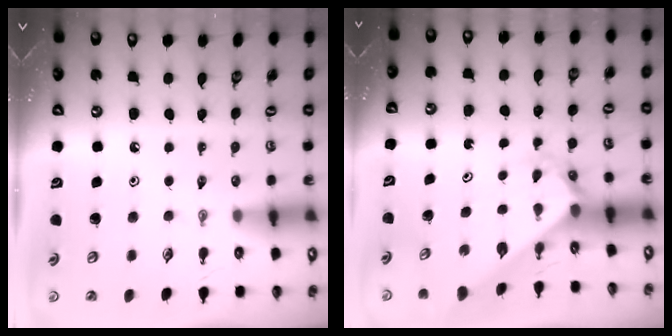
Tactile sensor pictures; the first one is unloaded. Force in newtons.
{"total": 2.3, "press": 2.3, "slide": 0.2}